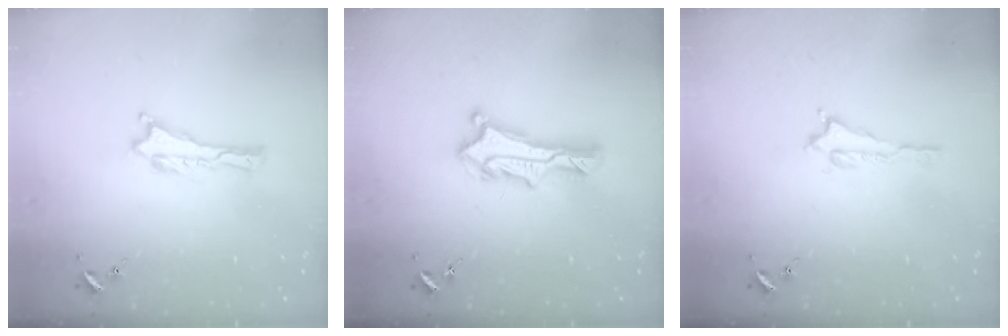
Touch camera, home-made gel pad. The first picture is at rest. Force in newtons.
{"total": 4.7, "press": 4.6, "slide": 0.3}
{"total": 0.6, "press": 0.5, "slide": 0.2}